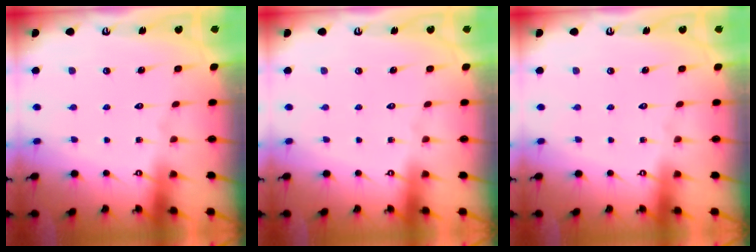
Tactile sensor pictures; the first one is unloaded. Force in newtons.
{"total": 0.0}
{"total": 0.0}